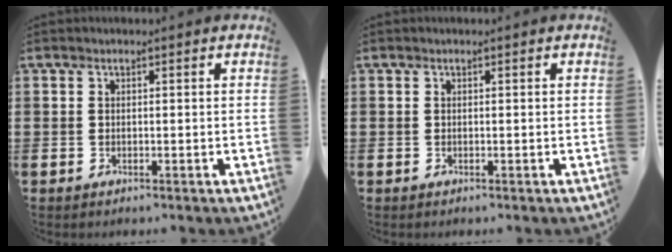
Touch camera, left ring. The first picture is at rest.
{"total": 0.0}